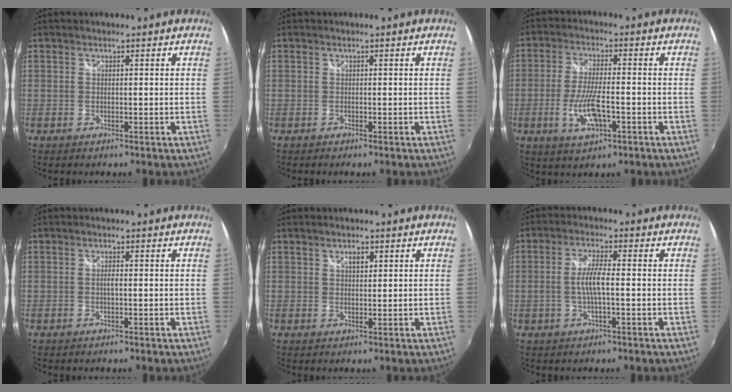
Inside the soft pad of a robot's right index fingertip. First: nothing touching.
{"total": 0.0}
{"total": 8.6, "force": [-2.9, 2.7, 7.7], "torque": [-0.156, -0.009, -0.052]}
{"total": 1.1, "force": [-0.2, 0.1, 1.1], "torque": [-0.021, 0.002, -0.005]}
{"total": 1.8, "force": [0.9, 1.0, 1.2], "torque": [-0.017, 0.004, 0.015]}
{"total": 5.1, "force": [-0.8, 0.6, 5.0], "torque": [-0.097, 0.001, -0.013]}